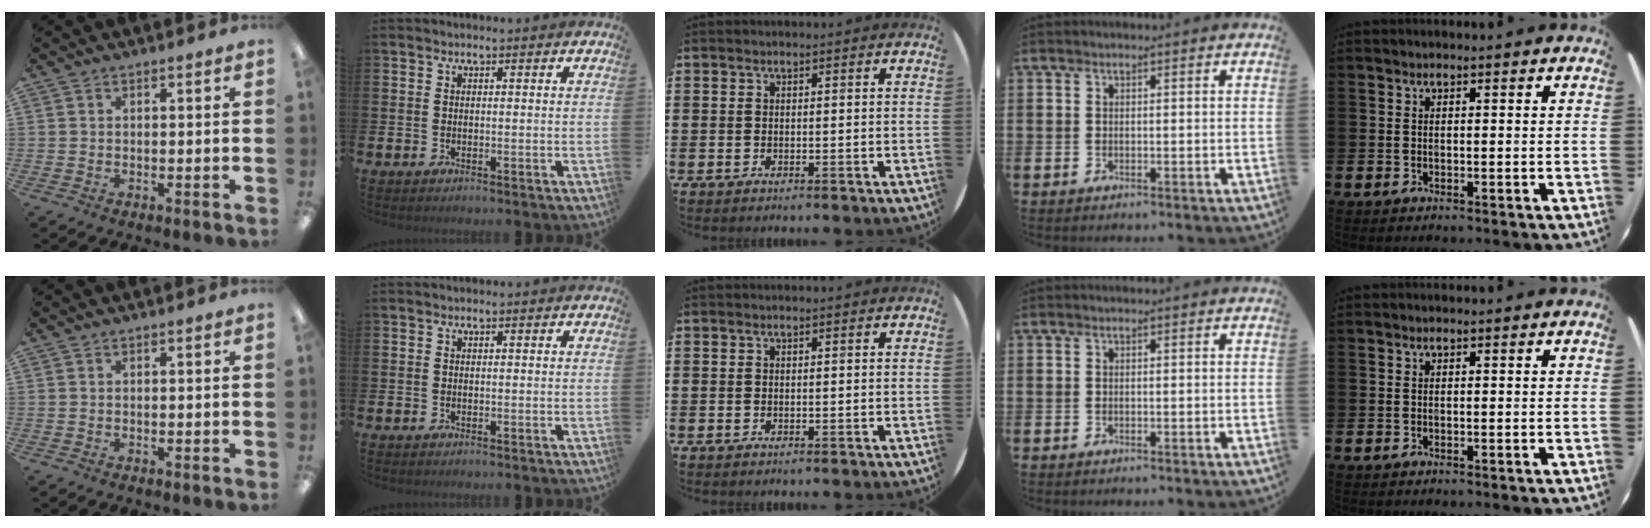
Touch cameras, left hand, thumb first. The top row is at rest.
{}